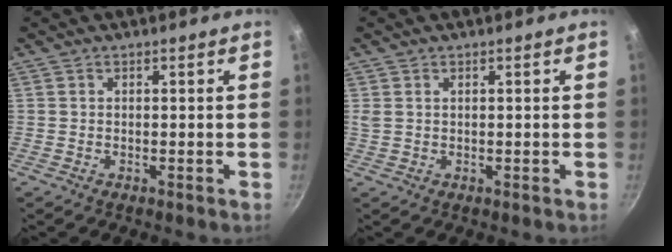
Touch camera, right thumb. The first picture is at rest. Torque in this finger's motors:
{"motor_torque": [-0.32, -0.19, 0.44, 0.08, 0.06]}